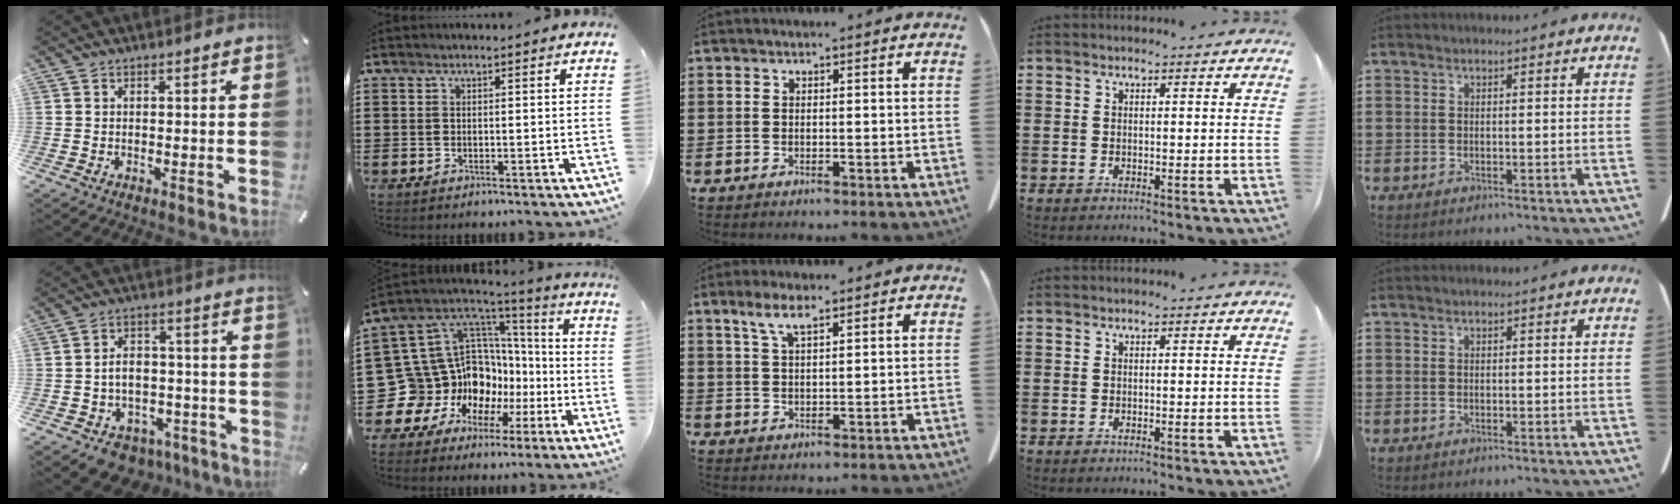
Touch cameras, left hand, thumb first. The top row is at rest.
{"thumb": {"total": 7.6, "force": [-3.2, 6.5, 2.3], "torque": [-0.034, 0.021, -0.051]}, "index": {"total": 15.5, "force": [-3.1, 14.1, 5.4], "torque": [-0.165, -0.047, -0.004]}, "middle": {"total": 4.1, "force": [2.6, 1.0, 3.0], "torque": [-0.066, 0.003, 0.047]}}